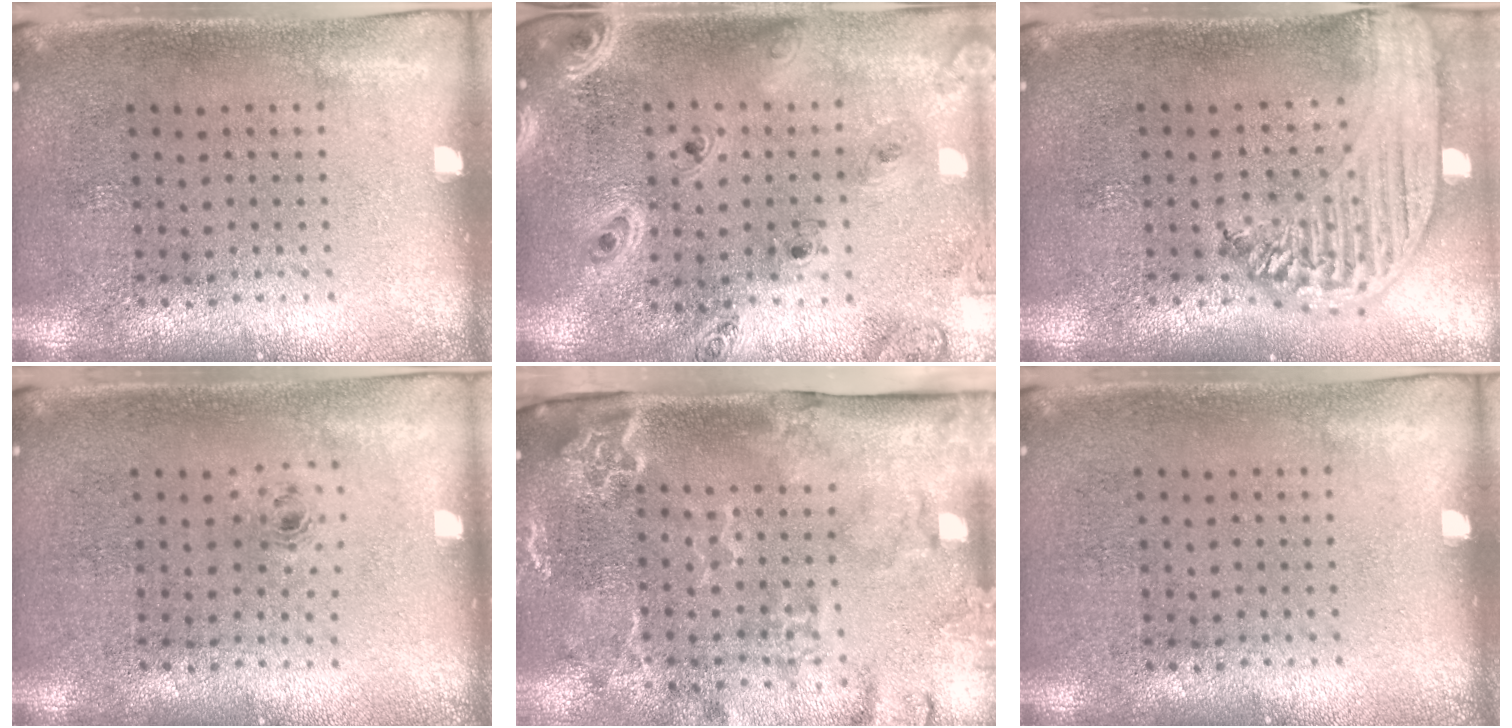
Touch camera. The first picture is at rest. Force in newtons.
{"total": 1.6, "press": 1.6, "slide": 0.3}
{"total": 2.7, "press": 2.2, "slide": 1.5}
{"total": 0.7, "press": 0.3, "slide": 0.6}
{"total": 3.2, "press": 2.4, "slide": 2.1}
{"total": 0.0}